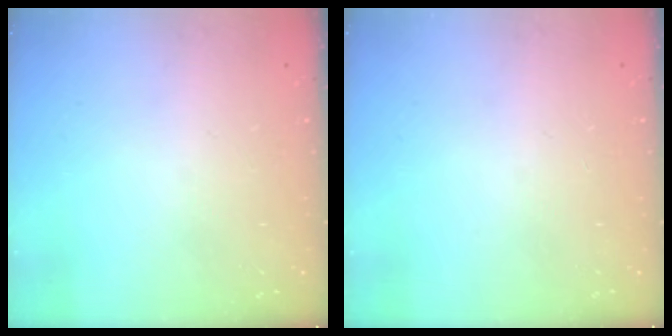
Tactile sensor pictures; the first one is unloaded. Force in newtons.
{"total": 0.0}